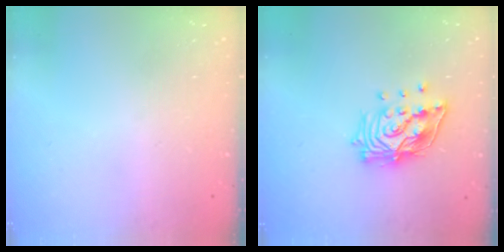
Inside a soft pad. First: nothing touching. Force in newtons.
{"total": 16.0, "press": 15.9, "slide": 2.0}